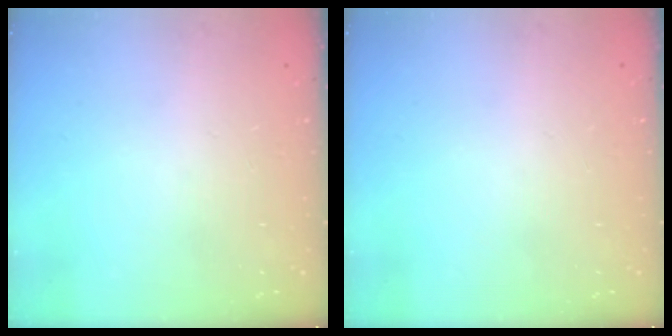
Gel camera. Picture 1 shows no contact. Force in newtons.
{"total": 0.0}